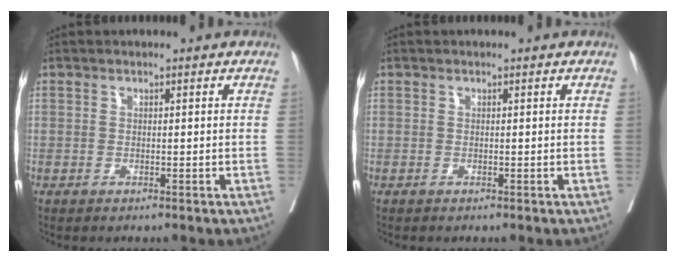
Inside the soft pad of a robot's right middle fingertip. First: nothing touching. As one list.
[{"total": 0.0}]